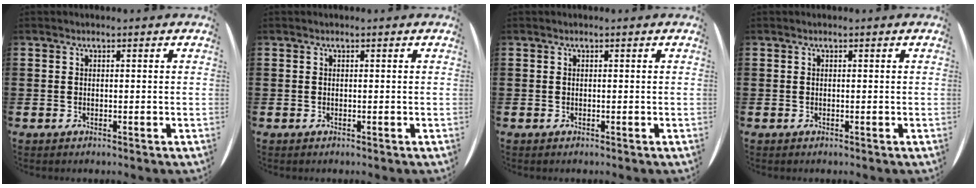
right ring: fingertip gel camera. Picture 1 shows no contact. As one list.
[{"total": 0.0}, {"total": 0.0}, {"total": 0.0}]